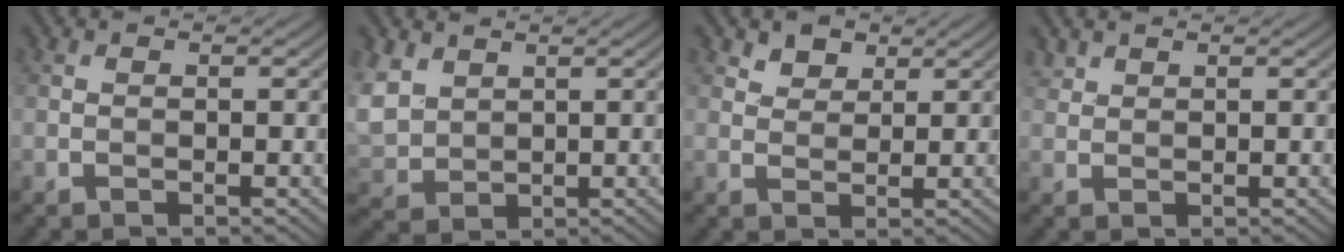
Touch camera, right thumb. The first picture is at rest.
{"total": 6.0, "force": [3.0, 4.1, 3.2], "torque": [-0.107, 0.003, 0.070]}
{"total": 2.7, "force": [2.0, 1.6, 0.9], "torque": [-0.020, -0.002, 0.039]}
{"total": 1.6, "force": [1.4, 0.6, 0.4], "torque": [-0.014, 0.004, 0.036]}